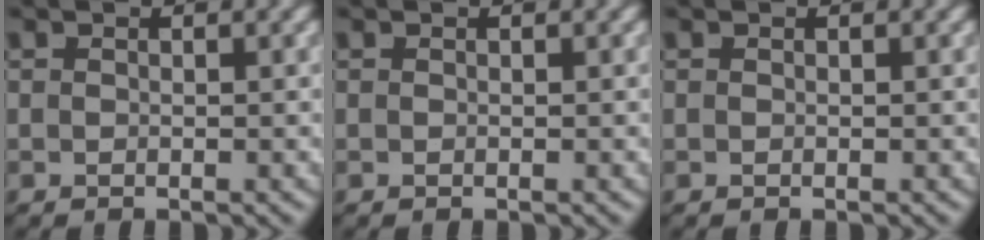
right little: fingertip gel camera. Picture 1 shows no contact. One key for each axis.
{"total": 0.0}
{"total": 0.0}